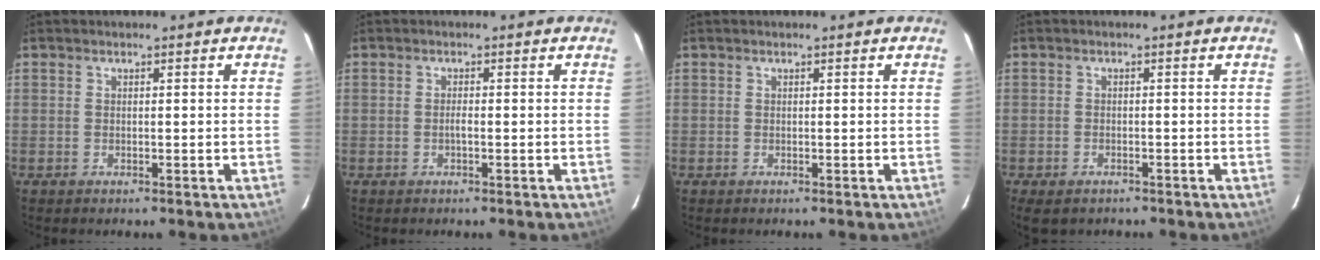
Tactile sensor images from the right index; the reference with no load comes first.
{"total": 0.5, "force": [-0.2, 0.1, 0.4], "torque": [-0.007, 0.003, -0.005]}
{"total": 0.0}
{"total": 4.0, "force": [-3.4, 1.8, 1.1], "torque": [-0.034, -0.016, -0.052]}